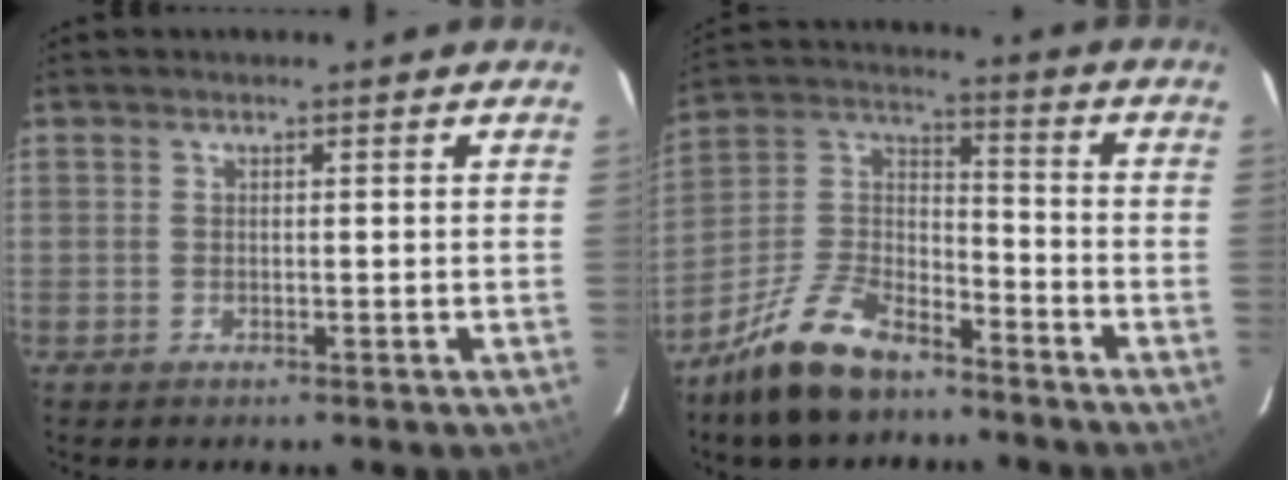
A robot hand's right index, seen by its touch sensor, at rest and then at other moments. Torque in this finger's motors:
{"motor_torque": [1.11, -1.03, 0.52, 0.06]}